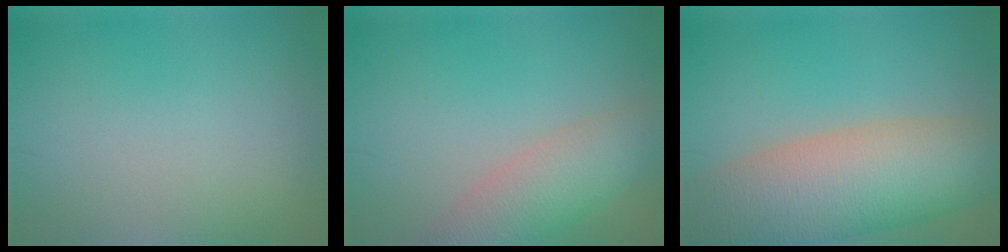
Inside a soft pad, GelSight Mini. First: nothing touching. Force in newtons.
{"total": 5.5, "press": 5.5, "slide": 0.3}
{"total": 12.4, "press": 12.4, "slide": 0.5}